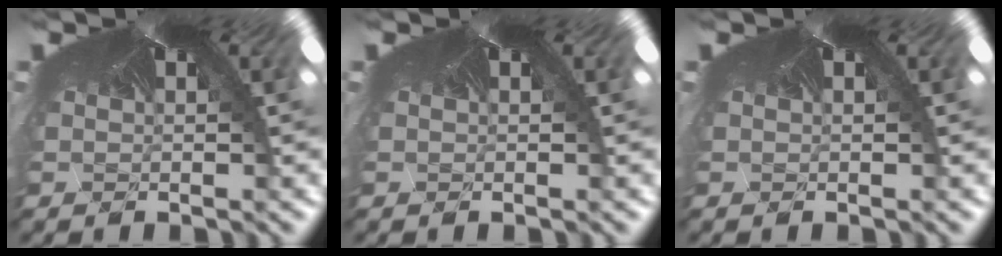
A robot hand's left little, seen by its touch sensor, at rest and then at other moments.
{"total": 0.0}
{"total": 0.0}